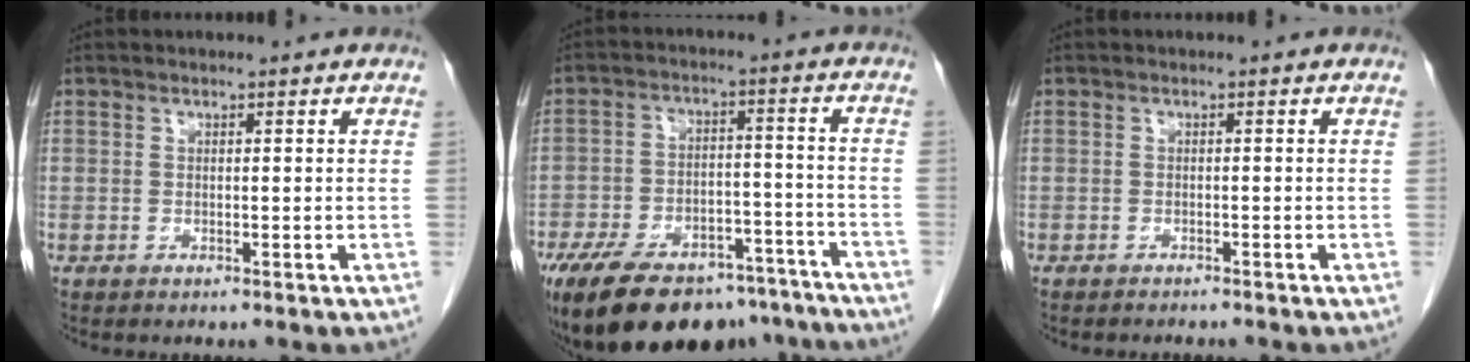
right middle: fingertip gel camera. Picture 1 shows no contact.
{"total": 22.3, "force": [-17.3, 9.3, 10.5], "torque": [-0.186, 0.006, -0.252]}
{"total": 1.5, "force": [-1.4, 0.2, 0.2], "torque": [-0.001, -0.002, -0.018]}